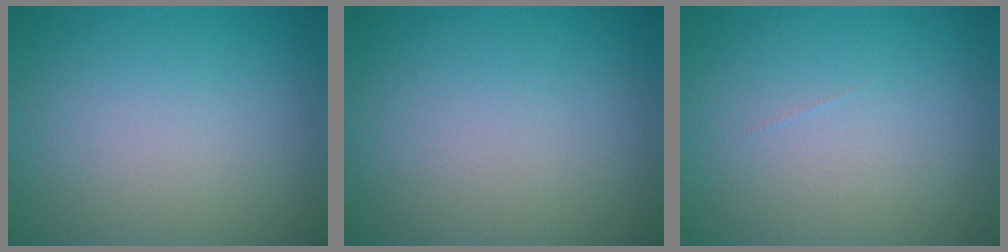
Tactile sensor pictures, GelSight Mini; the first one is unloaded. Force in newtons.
{"total": 0.0}
{"total": 0.0}